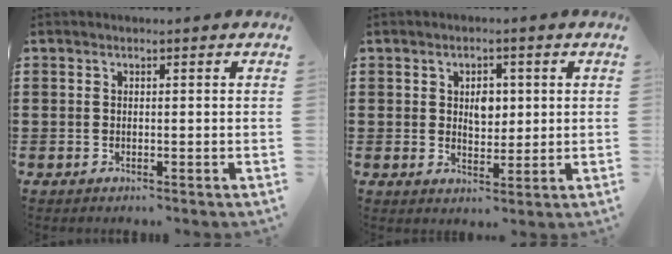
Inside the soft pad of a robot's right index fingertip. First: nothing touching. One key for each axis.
{"total": 3.5, "fx": 0.7, "fy": 2.4, "fz": 2.4, "tx": -0.038, "ty": 0.005, "tz": 0.006}